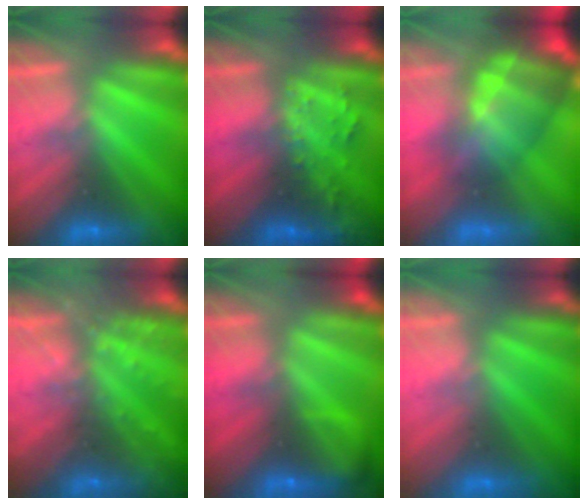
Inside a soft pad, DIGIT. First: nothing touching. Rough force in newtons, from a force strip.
{"total": 2.7}
{"total": 7.0}
{"total": 7.5}
{"total": 5.9}
{"total": 2.4}